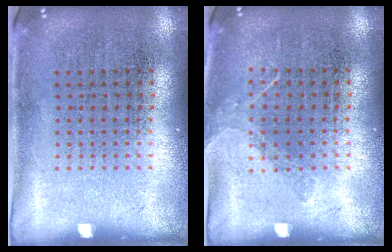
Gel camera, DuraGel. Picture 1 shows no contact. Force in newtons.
{"total": 1.0, "press": 0.9, "slide": 0.5}